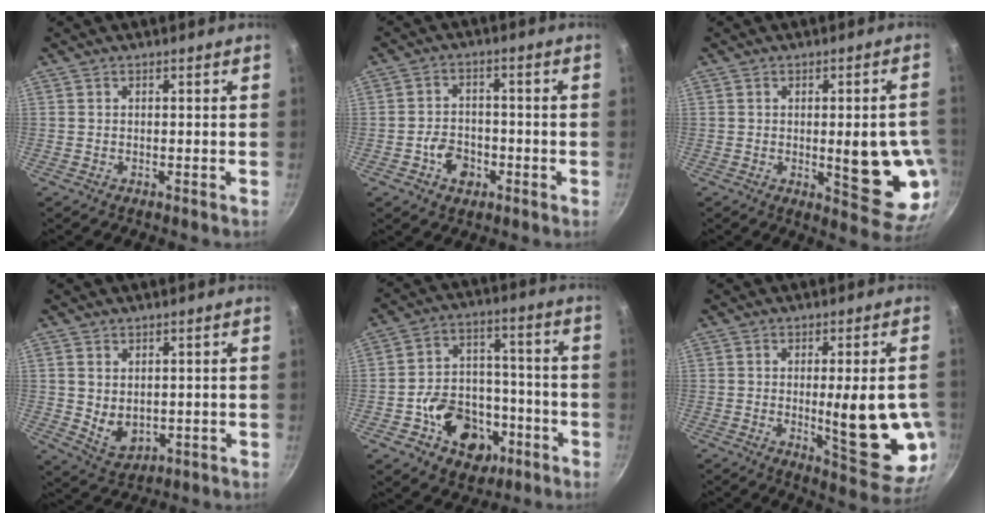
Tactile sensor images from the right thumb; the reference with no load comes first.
{"total": 6.1, "force": [-2.4, 4.5, 3.3], "torque": [-0.039, 0.021, -0.045]}
{"total": 14.3, "force": [-1.6, 4.9, 13.3], "torque": [-0.135, -0.008, -0.014]}
{"total": 5.8, "force": [1.0, 4.2, 3.9], "torque": [-0.056, -0.019, 0.031]}
{"total": 16.2, "force": [-6.2, 12.2, 8.5], "torque": [-0.093, 0.053, -0.087]}
{"total": 16.2, "force": [-1.3, 4.5, 15.5], "torque": [-0.182, -0.021, -0.008]}